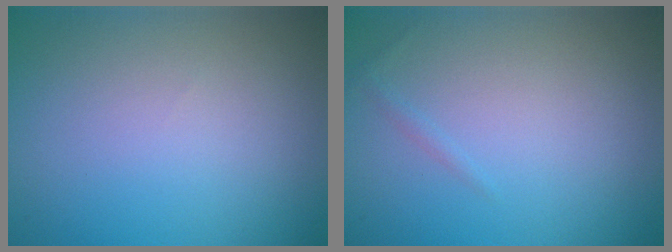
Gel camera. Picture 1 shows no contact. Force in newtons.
{"total": 0.5, "press": 0.5, "slide": 0.0}